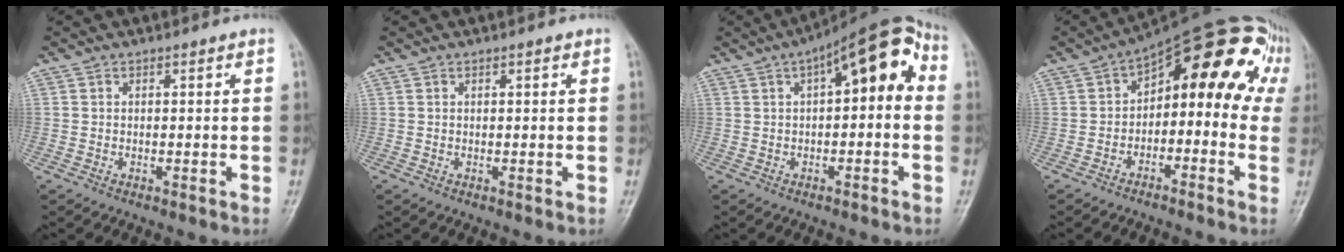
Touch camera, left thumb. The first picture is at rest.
{"total": 0.8, "force": [0.3, 0.2, 0.7], "torque": [-0.011, 0.001, 0.004]}
{"total": 13.0, "force": [2.6, 5.4, 11.5], "torque": [-0.136, 0.041, 0.028]}
{"total": 16.5, "force": [1.4, 9.7, 13.3], "torque": [-0.129, 0.060, 0.007]}